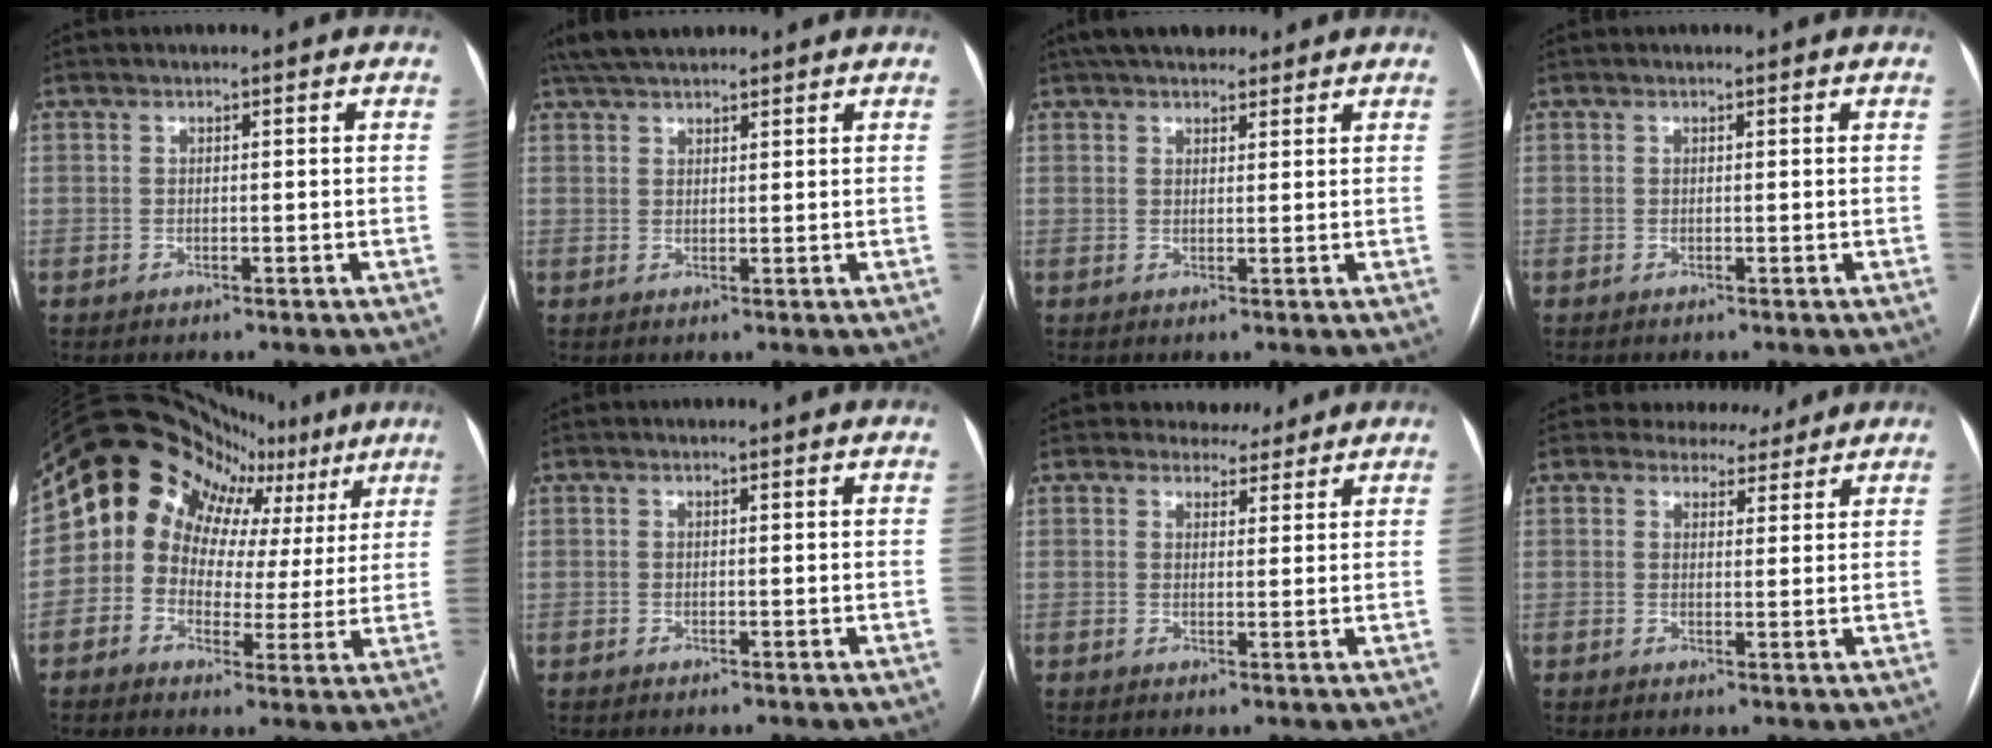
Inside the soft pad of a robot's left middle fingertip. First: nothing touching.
{"total": 6.8, "force": [5.8, 1.7, 3.1], "torque": [-0.051, 0.032, 0.104]}
{"total": 8.7, "force": [7.1, 3.0, 4.0], "torque": [-0.050, 0.026, 0.112]}
{"total": 0.0}
{"total": 18.3, "force": [10.0, 13.4, 7.3], "torque": [-0.121, 0.068, 0.116]}
{"total": 0.0}
{"total": 3.9, "force": [3.4, 1.7, -0.1], "torque": [0.010, -0.003, 0.041]}
{"total": 5.3, "force": [4.8, 2.2, 0.2], "torque": [0.008, -0.001, 0.055]}